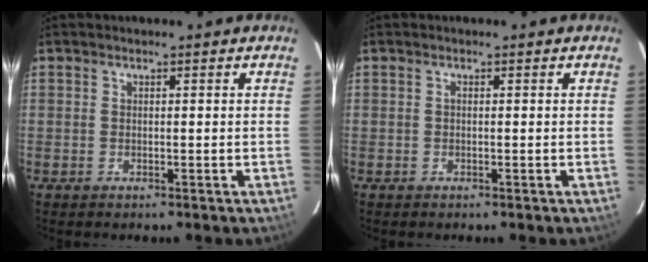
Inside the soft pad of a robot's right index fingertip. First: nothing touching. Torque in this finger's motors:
{"motor_torque": [0.30, 0.01, 0.09, 0.02]}